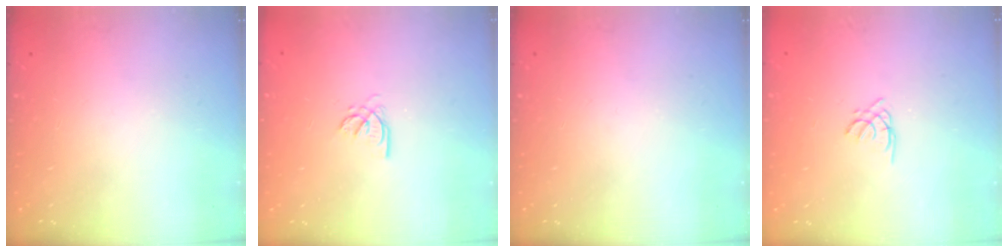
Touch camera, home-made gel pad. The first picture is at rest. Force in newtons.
{"total": 1.6, "press": 1.6, "slide": 0.3}
{"total": 0.0}
{"total": 1.4, "press": 1.3, "slide": 0.3}